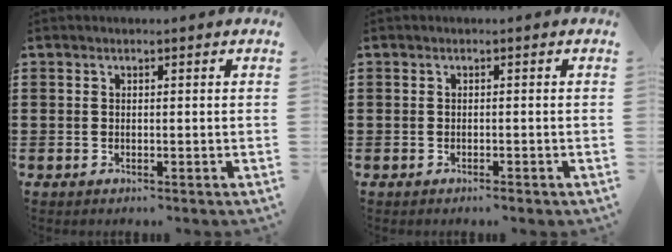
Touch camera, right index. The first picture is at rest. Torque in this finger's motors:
{"motor_torque": [0.99, 1.00, 0.05, -0.04]}